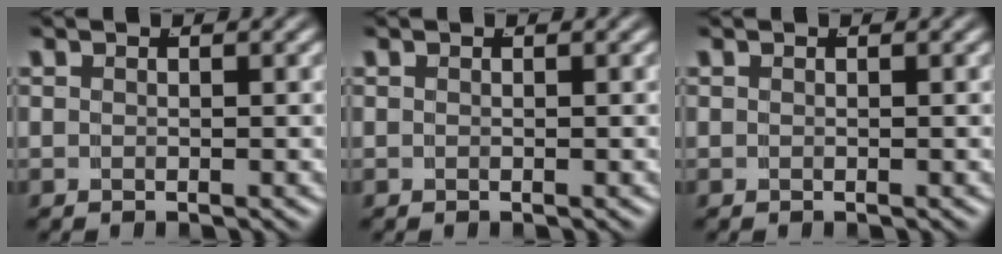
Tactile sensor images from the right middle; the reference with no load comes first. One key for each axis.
{"total": 0.0}
{"total": 0.0}